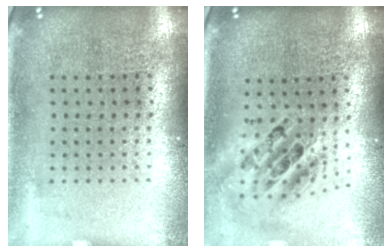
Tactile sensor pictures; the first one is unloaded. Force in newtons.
{"total": 2.0, "press": 1.6, "slide": 1.3}